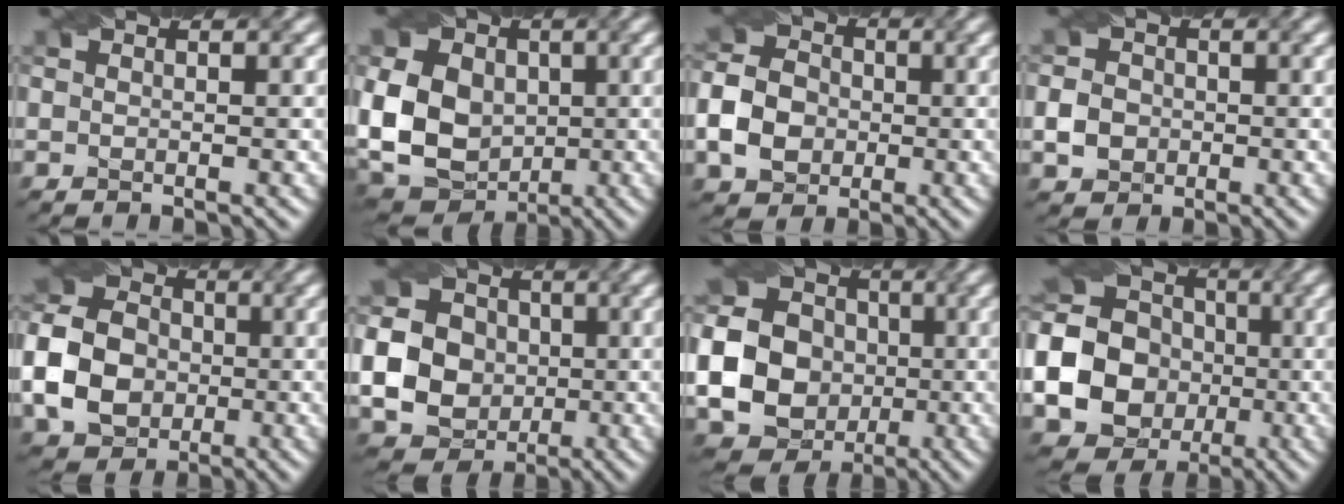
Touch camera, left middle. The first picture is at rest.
{"total": 12.6, "force": [0.3, 9.7, 7.9], "torque": [-0.159, 0.001, -0.001]}
{"total": 5.4, "force": [-1.3, 4.5, 2.7], "torque": [-0.057, 0.006, -0.035]}
{"total": 2.7, "force": [-0.8, 2.3, 1.0], "torque": [-0.017, 0.001, -0.016]}
{"total": 7.8, "force": [-1.6, 6.5, 4.1], "torque": [-0.092, 0.007, -0.038]}
{"total": 15.3, "force": [-0.9, 14.5, 4.8], "torque": [-0.132, -0.012, -0.039]}
{"total": 24.0, "force": [-2.4, 23.0, 6.3], "torque": [-0.177, -0.015, -0.073]}
{"total": 25.5, "force": [-4.8, 24.2, 6.6], "torque": [-0.153, -0.015, -0.129]}